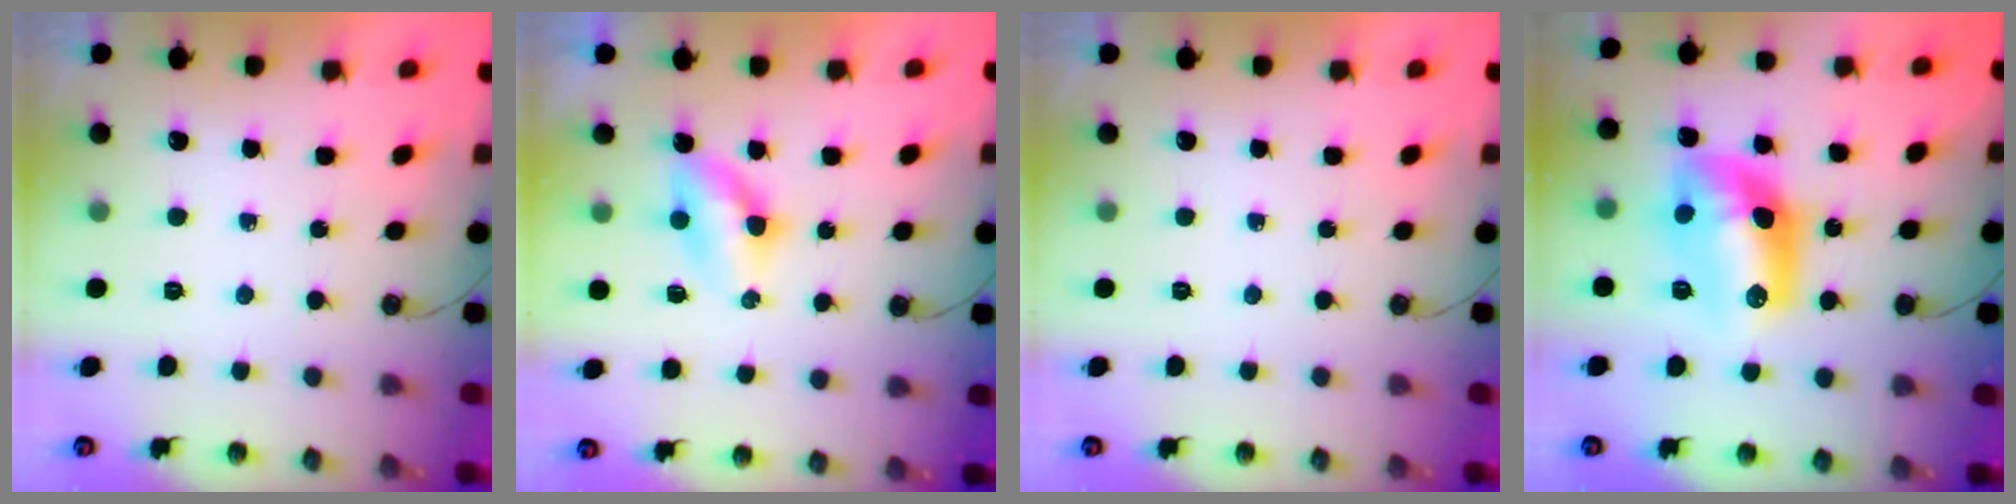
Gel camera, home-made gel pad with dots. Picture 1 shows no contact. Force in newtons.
{"total": 6.1, "press": 4.8, "slide": 3.7}
{"total": 0.0}
{"total": 12.7, "press": 12.6, "slide": 1.0}